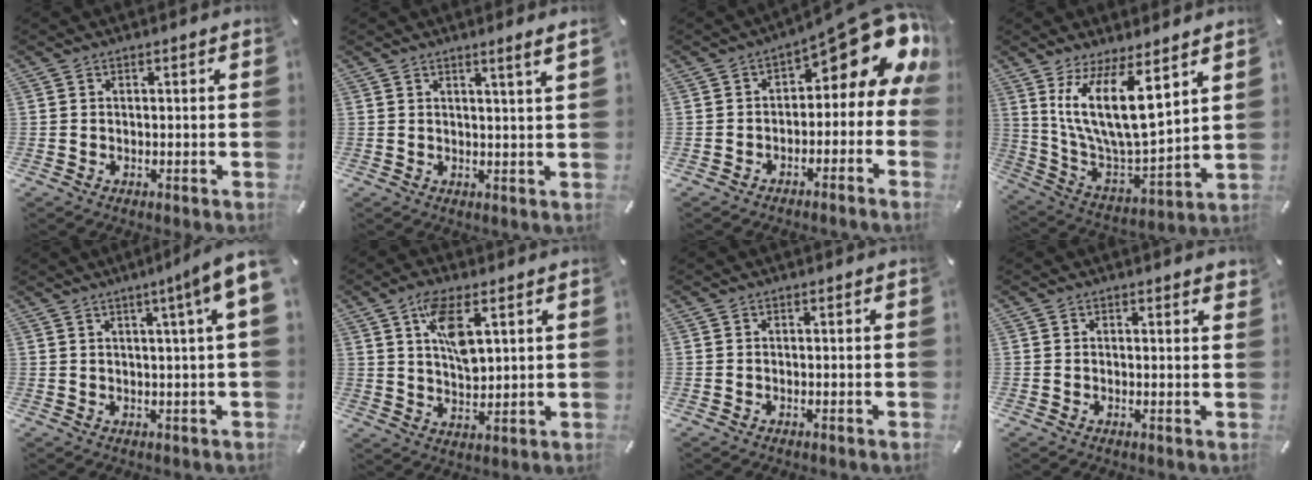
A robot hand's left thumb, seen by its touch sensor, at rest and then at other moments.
{"total": 3.3, "force": [2.1, -0.4, 2.5], "torque": [-0.050, -0.007, 0.036]}
{"total": 12.4, "force": [6.1, 5.5, 9.3], "torque": [-0.117, -0.056, 0.094]}
{"total": 17.5, "force": [8.7, 6.0, 13.9], "torque": [-0.291, -0.054, 0.147]}
{"total": 7.8, "force": [3.3, -0.2, 7.1], "torque": [-0.119, -0.017, 0.053]}
{"total": 9.2, "force": [4.2, 4.1, 7.1], "torque": [-0.132, -0.010, 0.069]}
{"total": 0.0}
{"total": 0.8, "force": [0.7, 0.1, 0.4], "torque": [-0.001, -0.003, 0.010]}